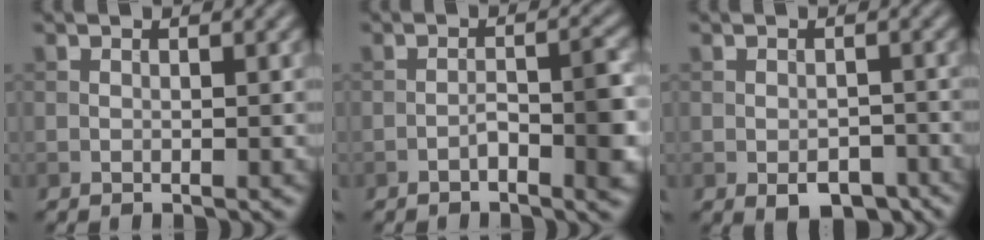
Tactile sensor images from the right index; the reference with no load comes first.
{"total": 3.4, "force": [-1.5, 1.0, 2.9], "torque": [-0.042, 0.009, -0.024]}
{"total": 3.6, "force": [-2.0, 1.9, 2.2], "torque": [-0.031, -0.010, -0.026]}